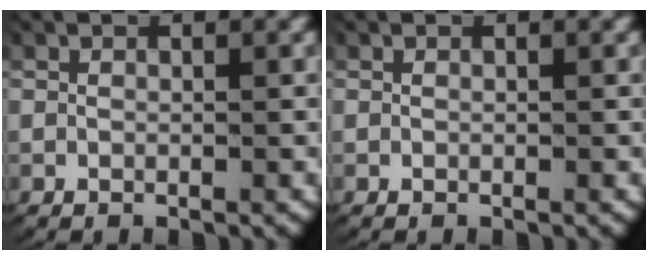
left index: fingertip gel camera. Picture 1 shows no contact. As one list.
[{"total": 0.0}]